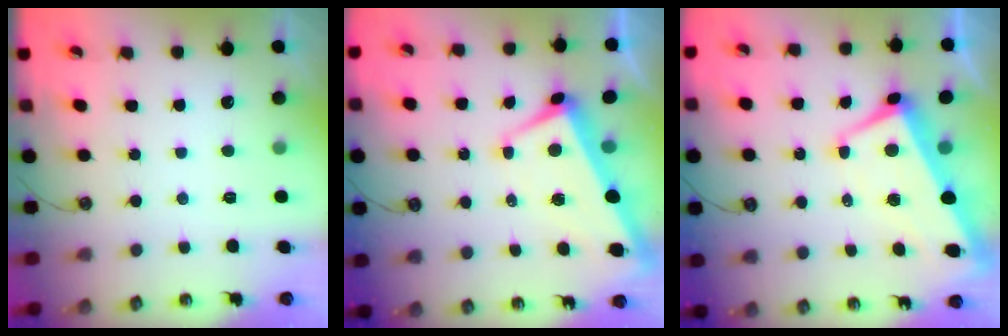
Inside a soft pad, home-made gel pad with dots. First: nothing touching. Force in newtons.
{"total": 1.1, "press": 0.4, "slide": 1.0}
{"total": 1.7, "press": 1.0, "slide": 1.3}